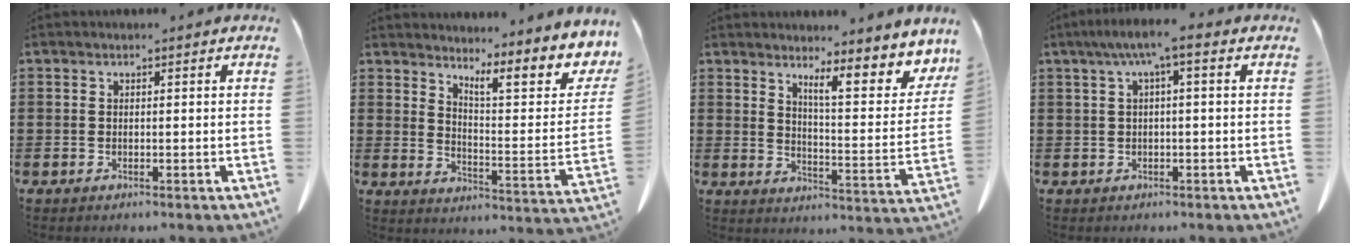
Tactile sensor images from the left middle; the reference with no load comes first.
{"total": 7.9, "force": [6.0, 0.8, 5.1], "torque": [-0.083, -0.051, 0.096]}
{"total": 7.0, "force": [5.6, 0.3, 4.1], "torque": [-0.058, -0.056, 0.084]}
{"total": 4.0, "force": [0.4, 0.5, 4.0], "torque": [-0.075, 0.007, 0.003]}